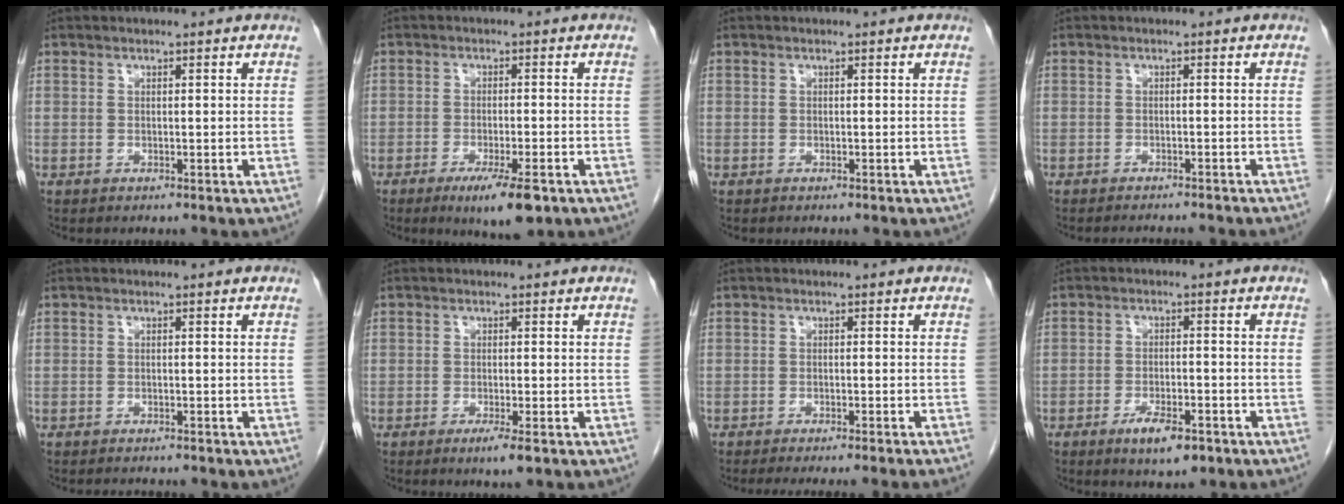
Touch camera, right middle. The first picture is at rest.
{"total": 6.7, "force": [-3.9, 1.3, 5.3], "torque": [-0.086, -0.012, -0.055]}
{"total": 0.0}
{"total": 4.6, "force": [-4.3, 0.1, 1.6], "torque": [-0.013, -0.004, -0.055]}
{"total": 1.6, "force": [-1.6, 0.1, 0.2], "torque": [0.001, -0.004, -0.021]}
{"total": 2.0, "force": [-1.2, 0.2, 1.6], "torque": [-0.026, -0.004, -0.019]}
{"total": 8.3, "force": [-7.3, -1.1, 3.9], "torque": [-0.019, -0.016, -0.099]}
{"total": 5.6, "force": [-3.4, 1.6, 4.1], "torque": [-0.074, -0.005, -0.050]}